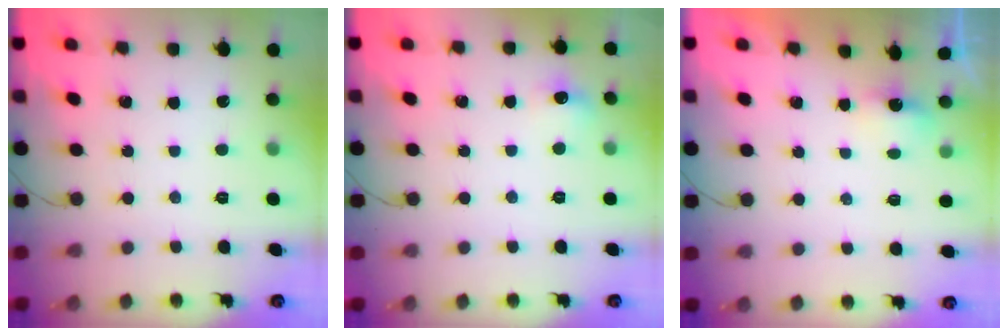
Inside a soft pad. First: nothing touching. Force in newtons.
{"total": 6.6, "press": 6.4, "slide": 1.5}
{"total": 2.7, "press": 2.7, "slide": 0.7}